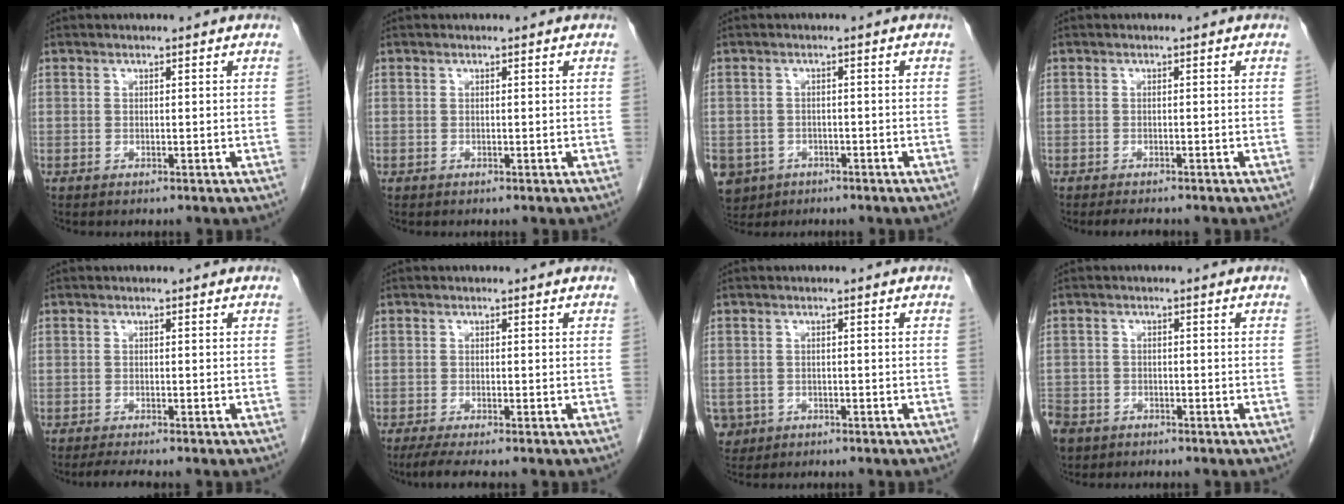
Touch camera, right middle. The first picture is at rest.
{"total": 0.0}
{"total": 8.3, "force": [-4.3, 6.8, 2.0], "torque": [-0.064, 0.000, -0.063]}
{"total": 2.2, "force": [-2.0, 0.5, 0.9], "torque": [-0.016, -0.006, -0.026]}
{"total": 2.1, "force": [-1.8, -0.3, 1.1], "torque": [-0.024, -0.007, -0.034]}
{"total": 3.3, "force": [-2.5, 0.0, 2.1], "torque": [-0.041, -0.010, -0.046]}
{"total": 3.7, "force": [-1.8, 3.2, 0.5], "torque": [-0.011, 0.004, -0.027]}
{"total": 9.1, "force": [-5.5, 6.6, 3.1], "torque": [-0.102, -0.007, -0.095]}